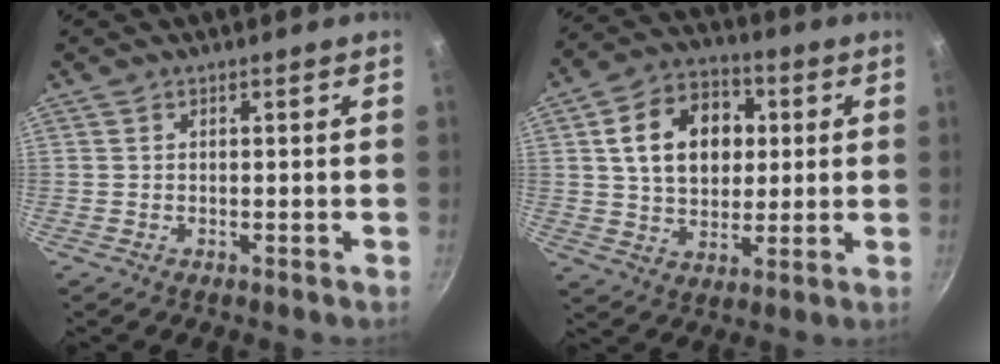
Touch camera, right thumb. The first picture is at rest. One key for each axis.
{"total": 15.8, "fx": 3.1, "fy": 11.6, "fz": 10.2, "tx": -0.135, "ty": 0.014, "tz": 0.044}